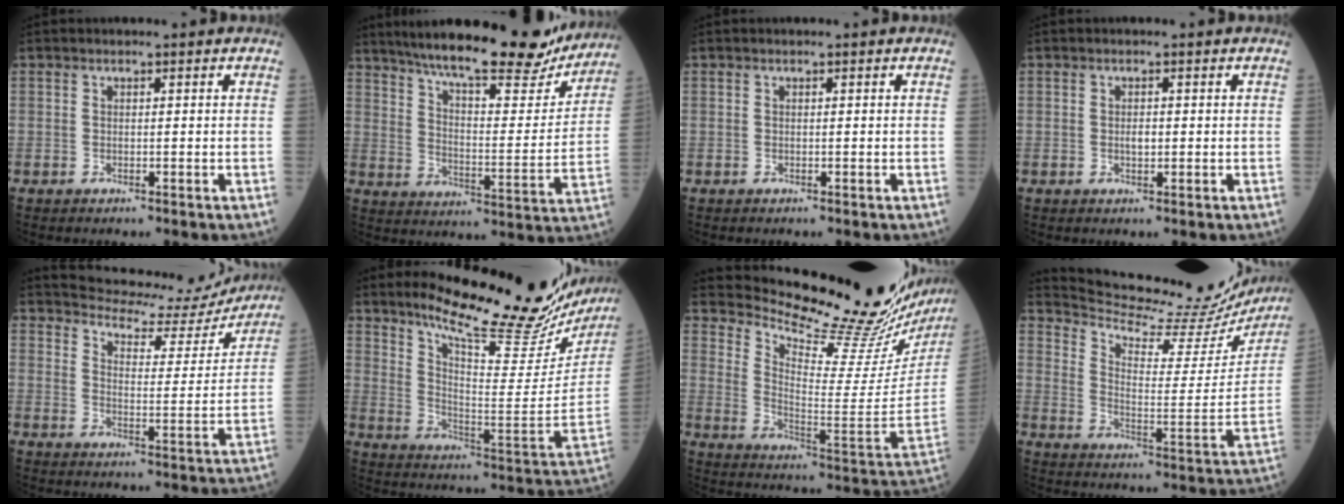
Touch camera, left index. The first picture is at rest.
{"total": 24.1, "force": [20.6, 4.6, 11.6], "torque": [-0.181, -0.017, 0.281]}
{"total": 0.0}
{"total": 1.2, "force": [-0.4, 0.6, 0.9], "torque": [-0.017, -0.004, -0.007]}
{"total": 15.4, "force": [15.0, 2.6, 2.2], "torque": [-0.031, -0.037, 0.185]}
{"total": 25.4, "force": [22.6, 3.2, 11.3], "torque": [-0.178, -0.094, 0.298]}
{"total": 24.7, "force": [23.1, 0.7, 8.8], "torque": [-0.146, -0.131, 0.309]}
{"total": 23.1, "force": [22.3, 2.9, 5.1], "torque": [-0.091, -0.080, 0.289]}